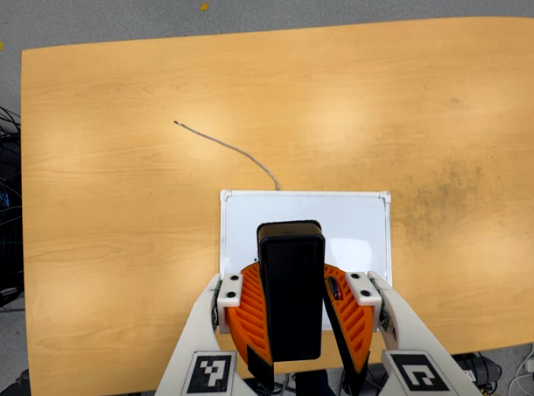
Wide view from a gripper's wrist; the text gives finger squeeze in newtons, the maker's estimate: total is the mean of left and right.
{"total": 8.1, "left": 9.0, "right": 7.2}